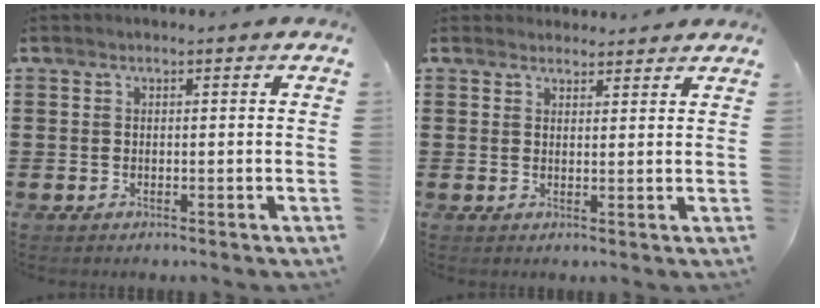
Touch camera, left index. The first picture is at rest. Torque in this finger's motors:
{"motor_torque": [0.31, 0.22, 0.04, -0.03]}